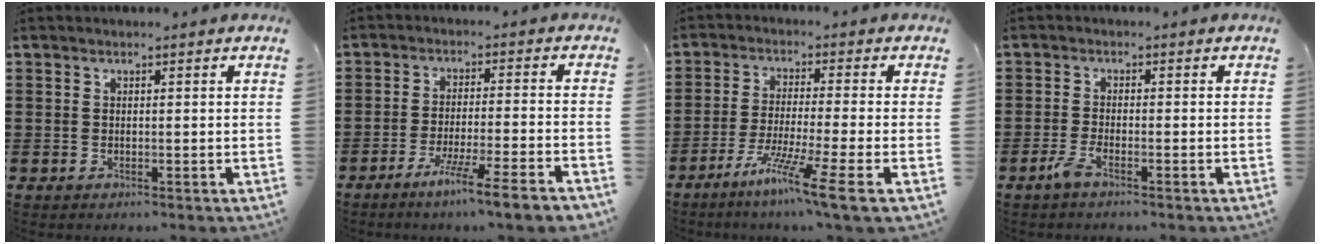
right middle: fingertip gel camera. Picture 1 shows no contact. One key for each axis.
{"total": 6.4, "fx": -5.1, "fy": -0.6, "fz": 3.9, "tx": -0.065, "ty": -0.013, "tz": -0.094}
{"total": 8.4, "fx": -5.6, "fy": -1.1, "fz": 6.1, "tx": -0.119, "ty": -0.017, "tz": -0.111}
{"total": 2.6, "fx": -1.6, "fy": 0.3, "fz": 2.0, "tx": -0.050, "ty": -0.006, "tz": -0.033}